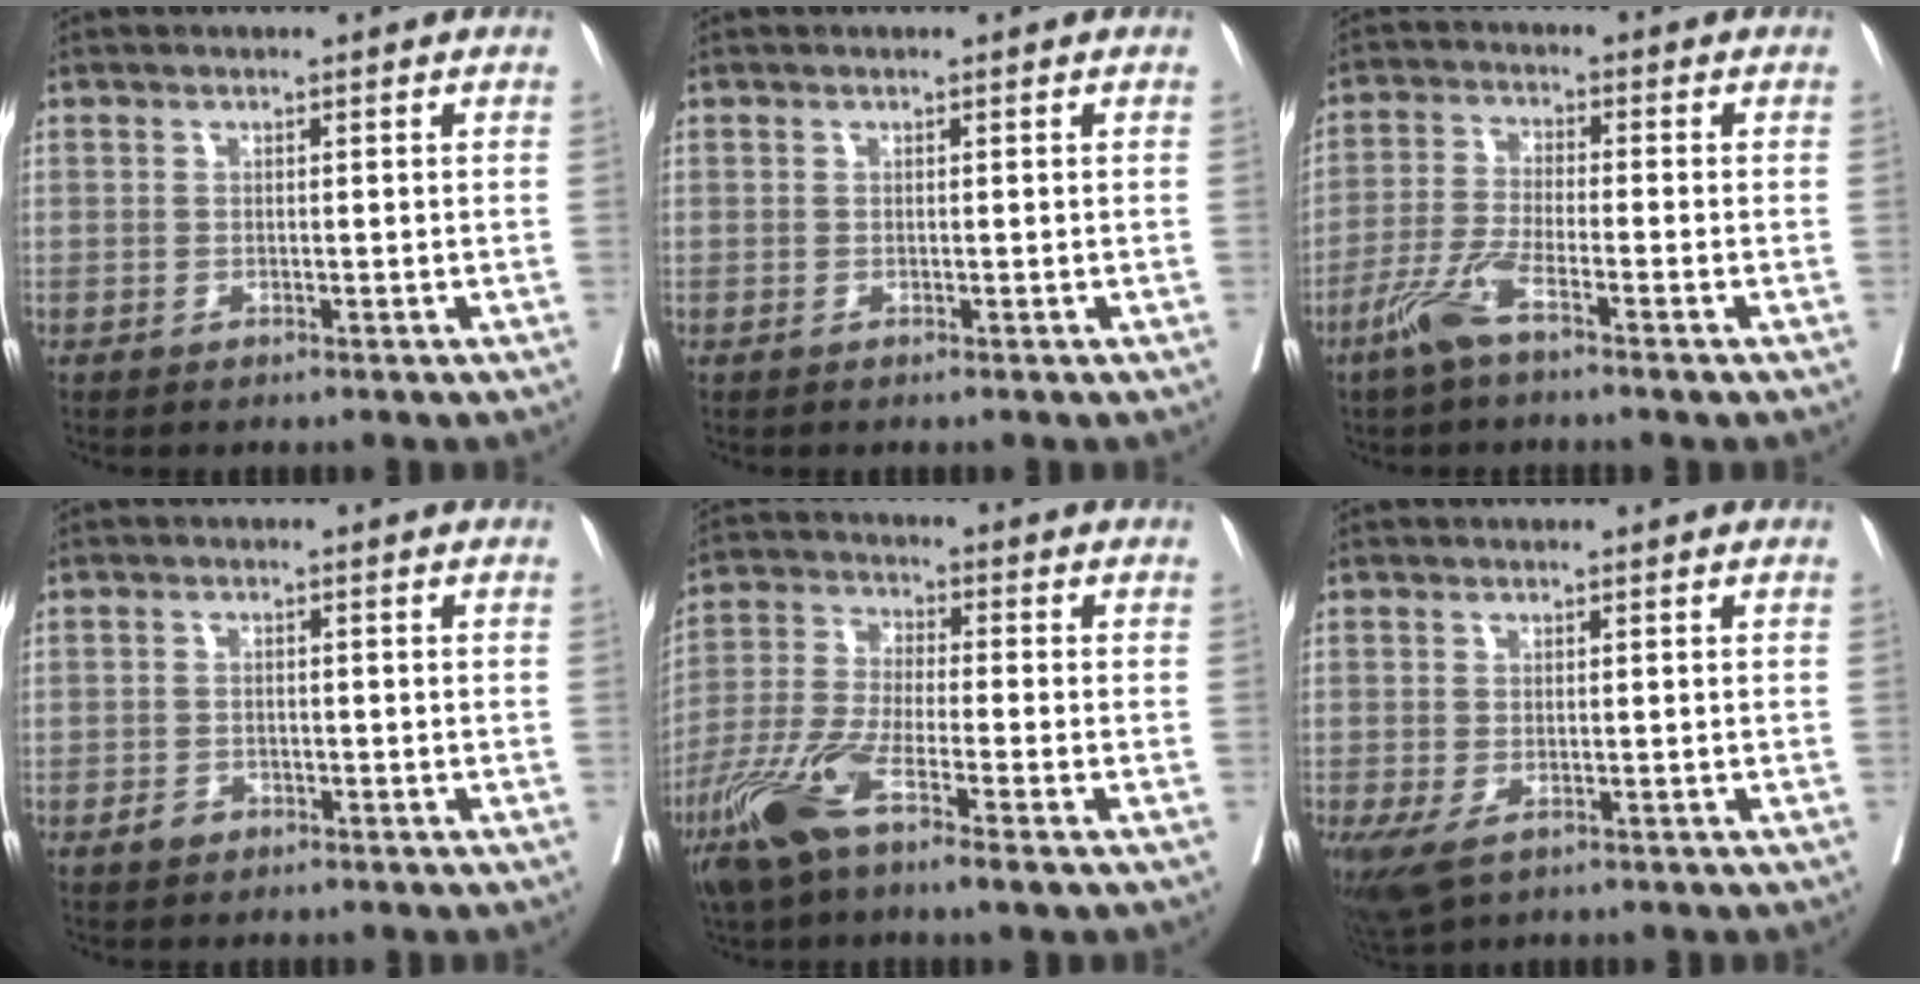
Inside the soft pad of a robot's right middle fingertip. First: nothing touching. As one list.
[{"total": 0.0}, {"total": 6.0, "force": [-3.9, 0.4, 4.6], "torque": [-0.104, -0.008, -0.082]}, {"total": 1.8, "force": [-1.1, 1.3, 0.6], "torque": [-0.008, 0.004, -0.016]}, {"total": 10.7, "force": [-5.9, 1.5, 8.9], "torque": [-0.190, -0.018, -0.117]}, {"total": 5.1, "force": [-2.4, 2.8, 3.5], "torque": [-0.064, -0.015, -0.033]}]